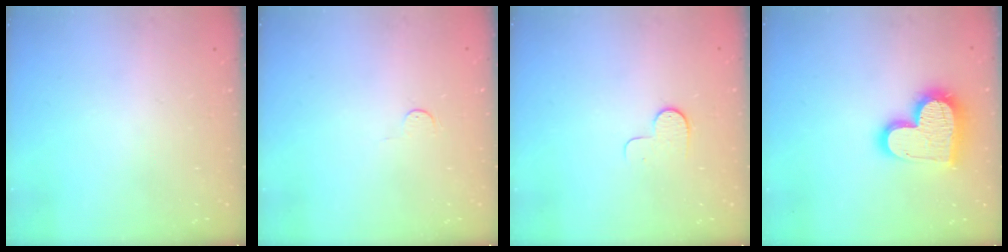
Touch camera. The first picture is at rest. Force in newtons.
{"total": 3.4, "press": 3.4, "slide": 0.3}
{"total": 5.8, "press": 5.8, "slide": 0.6}
{"total": 17.6, "press": 17.5, "slide": 1.5}